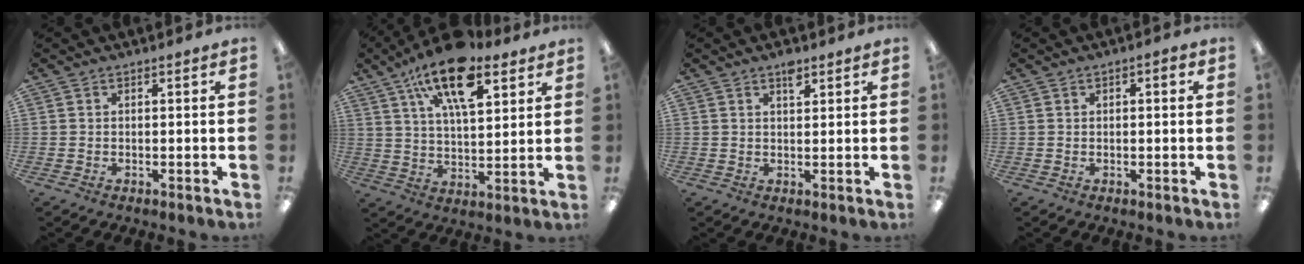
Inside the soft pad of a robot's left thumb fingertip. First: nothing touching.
{"total": 17.5, "force": [10.5, 7.5, 11.8], "torque": [-0.188, -0.043, 0.174]}
{"total": 3.0, "force": [2.0, 1.4, 1.7], "torque": [-0.012, -0.009, 0.031]}
{"total": 1.1, "force": [0.3, 0.7, 0.8], "torque": [-0.015, 0.004, 0.004]}